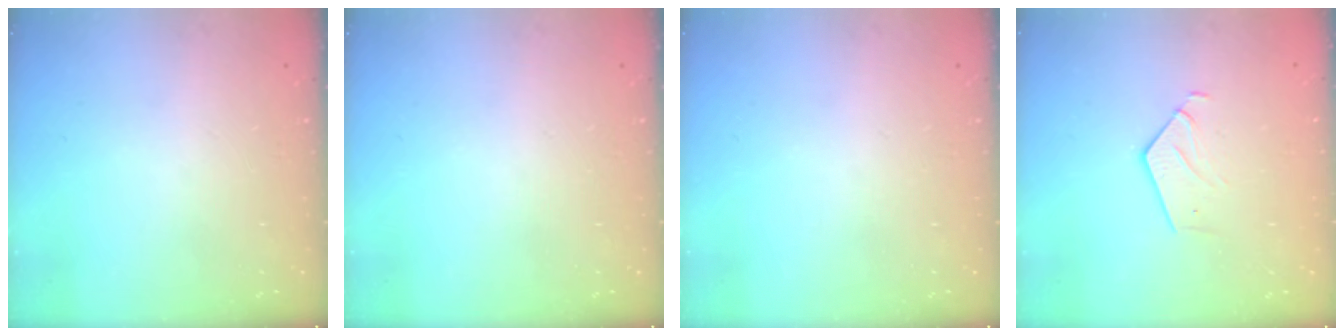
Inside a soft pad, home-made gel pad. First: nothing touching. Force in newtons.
{"total": 0.0}
{"total": 0.0}
{"total": 3.6, "press": 3.6, "slide": 0.3}